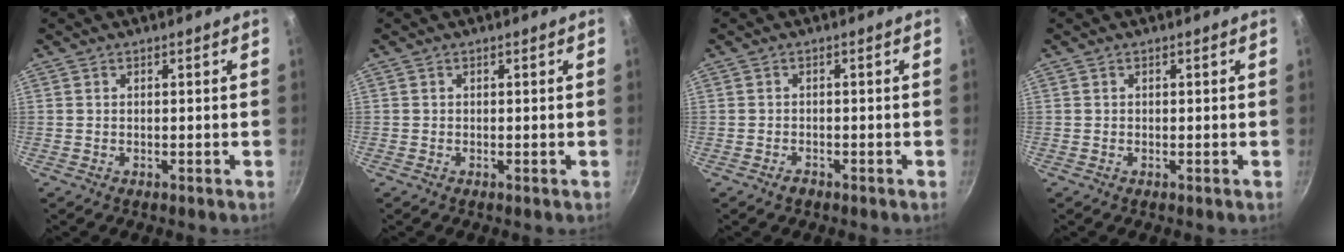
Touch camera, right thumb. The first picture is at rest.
{"total": 0.0}
{"total": 1.3, "force": [-1.0, 0.7, 0.4], "torque": [-0.007, 0.003, -0.020]}
{"total": 0.0}